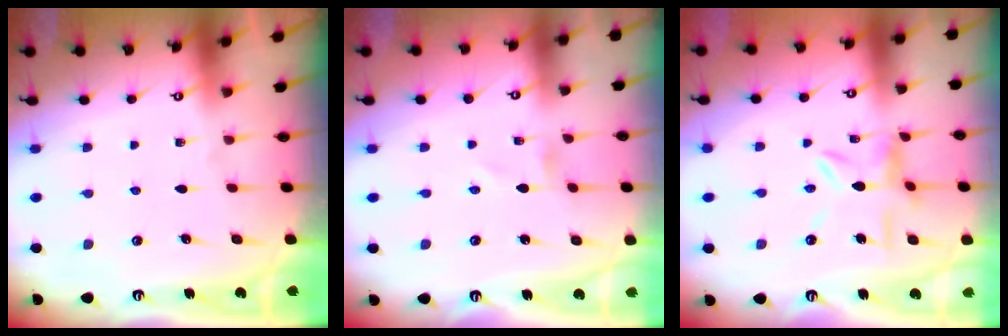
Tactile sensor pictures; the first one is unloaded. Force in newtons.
{"total": 0.0}
{"total": 7.4, "press": 7.4, "slide": 0.8}